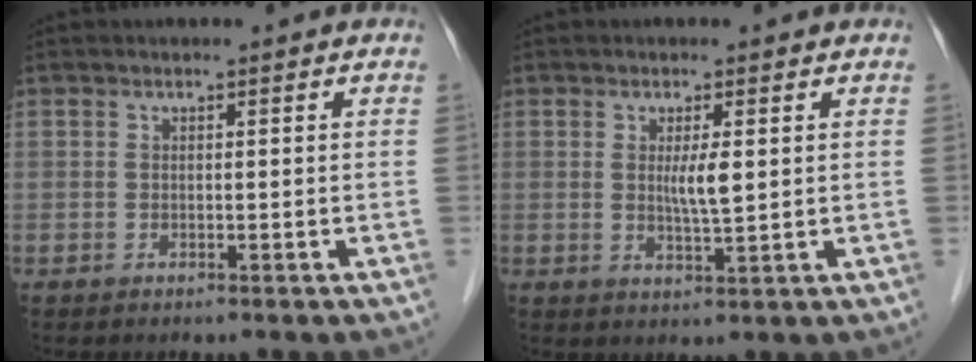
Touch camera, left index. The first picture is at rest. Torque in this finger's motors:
{"motor_torque": [0.45, 0.36, 0.12, 0.03]}